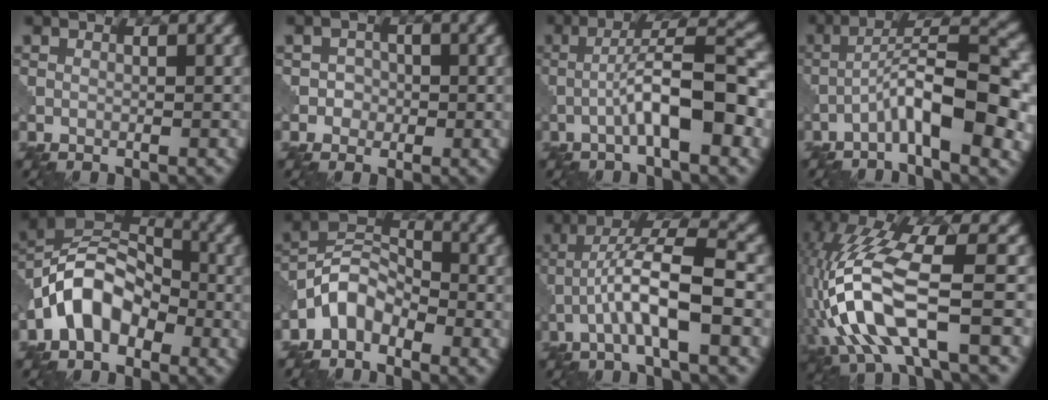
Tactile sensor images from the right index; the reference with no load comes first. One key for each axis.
{"total": 1.5, "fx": -0.3, "fy": 1.5, "fz": 0.3, "tx": 0.013, "ty": 0.000, "tz": -0.010}
{"total": 7.1, "fx": -2.0, "fy": 1.3, "fz": 6.6, "tx": -0.109, "ty": 0.020, "tz": -0.036}
{"total": 8.6, "fx": -3.4, "fy": 2.0, "fz": 7.7, "tx": -0.126, "ty": 0.022, "tz": -0.063}
{"total": 7.0, "fx": -2.7, "fy": 4.6, "fz": 4.6, "tx": -0.079, "ty": 0.018, "tz": -0.064}
{"total": 4.3, "fx": -2.7, "fy": 2.5, "fz": 2.1, "tx": -0.039, "ty": 0.012, "tz": -0.067}
{"total": 6.4, "fx": -1.9, "fy": 1.0, "fz": 6.0, "tx": -0.114, "ty": 0.022, "tz": -0.039}
{"total": 10.2, "fx": -2.6, "fy": 3.3, "fz": 9.3, "tx": -0.209, "ty": 0.010, "tz": -0.054}